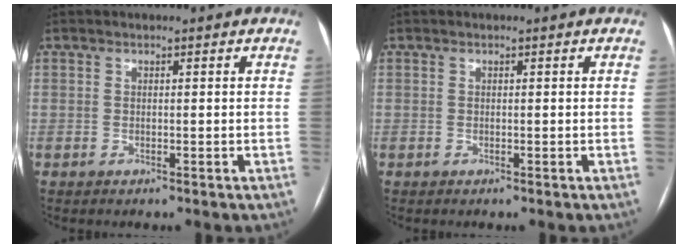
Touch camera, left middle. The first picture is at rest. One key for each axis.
{"total": 0.0}